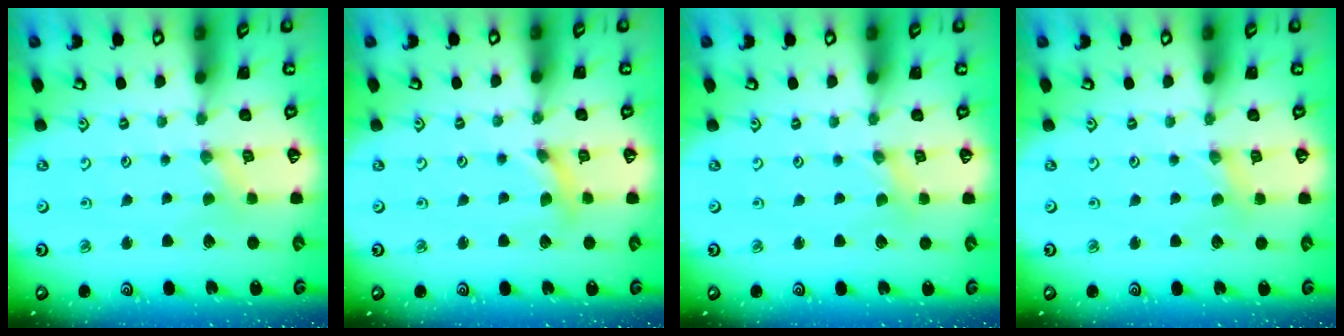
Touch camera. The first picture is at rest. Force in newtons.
{"total": 2.7, "press": 2.7, "slide": 0.2}
{"total": 0.0}
{"total": 1.1, "press": 1.1, "slide": 0.2}